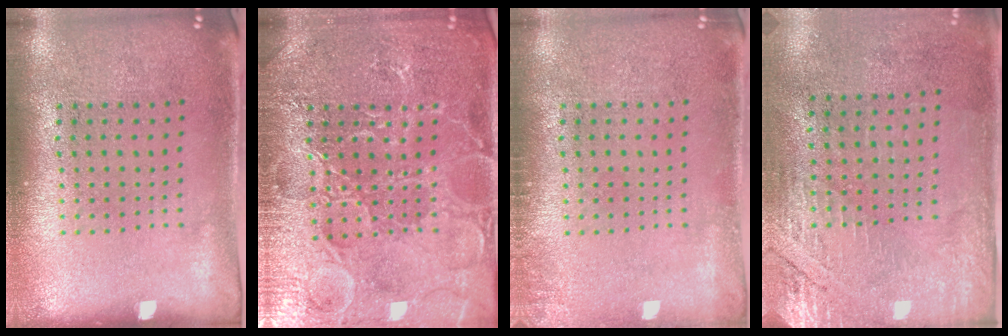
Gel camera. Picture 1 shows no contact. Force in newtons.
{"total": 4.7, "press": 4.6, "slide": 0.6}
{"total": 1.0, "press": 1.0, "slide": 0.2}
{"total": 2.8, "press": 2.5, "slide": 1.4}